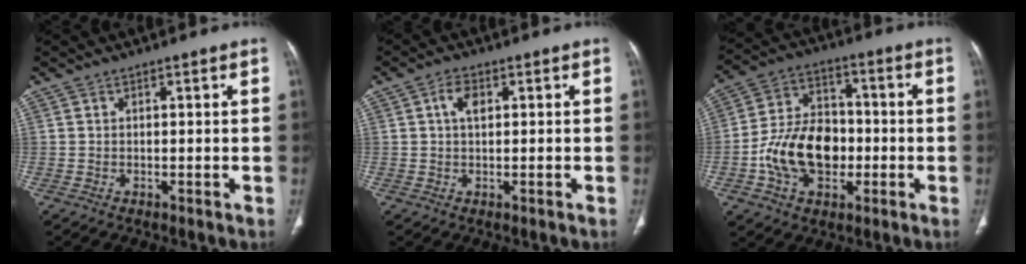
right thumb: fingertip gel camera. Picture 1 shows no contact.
{"total": 3.0, "force": [0.7, 1.8, 2.3], "torque": [-0.042, 0.005, 0.010]}
{"total": 15.4, "force": [-3.0, 10.7, 10.7], "torque": [-0.168, 0.031, -0.052]}